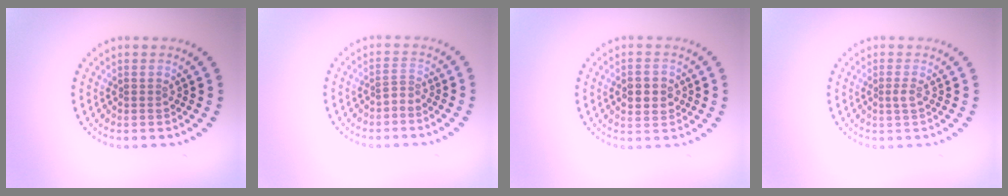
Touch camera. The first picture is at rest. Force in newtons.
{"total": 0.9, "press": 0.3, "slide": 0.9}
{"total": 2.9, "press": 2.9, "slide": 0.0}
{"total": 0.9, "press": 0.7, "slide": 0.6}